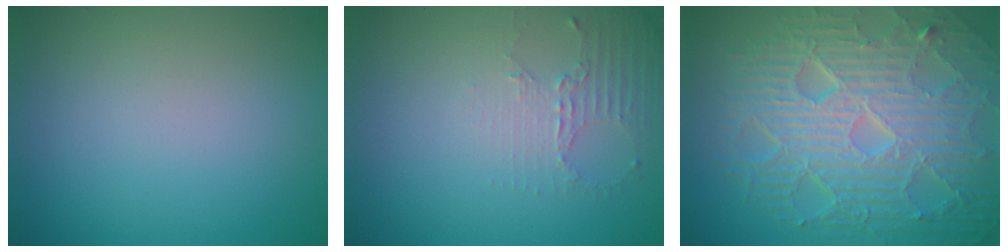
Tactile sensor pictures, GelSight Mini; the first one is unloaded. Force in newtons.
{"total": 2.2, "press": 1.6, "slide": 1.5}
{"total": 10.9, "press": 6.8, "slide": 8.5}